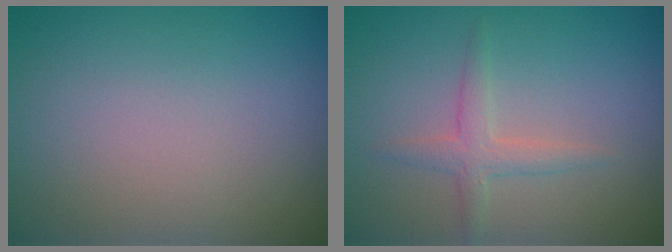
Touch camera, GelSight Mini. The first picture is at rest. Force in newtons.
{"total": 1.9, "press": 1.9, "slide": 0.1}